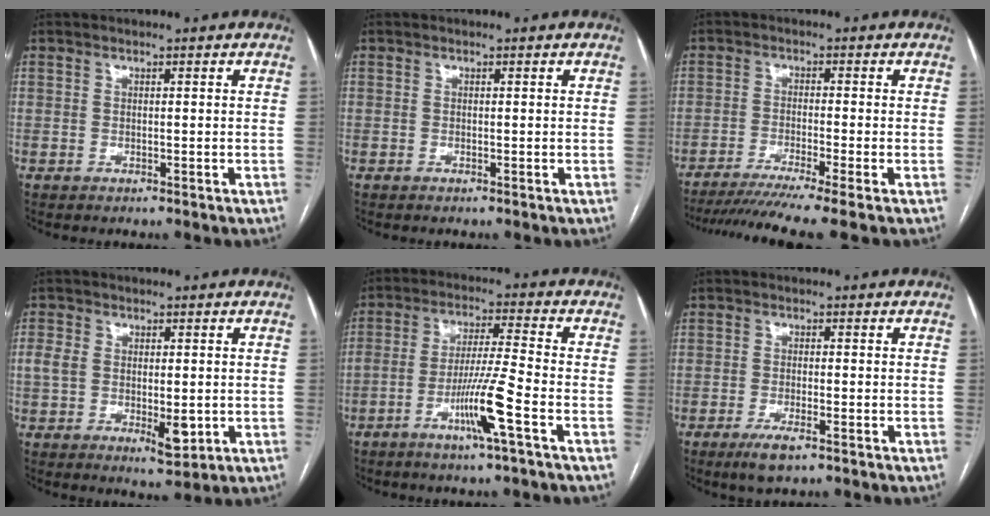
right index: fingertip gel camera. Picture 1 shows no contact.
{"total": 0.0}
{"total": 9.6, "force": [-7.7, -1.8, 5.5], "torque": [-0.074, -0.026, -0.119]}
{"total": 7.1, "force": [-0.9, 3.6, 6.1], "torque": [-0.101, -0.004, -0.004]}
{"total": 9.1, "force": [-4.2, -0.9, 8.0], "torque": [-0.152, -0.004, -0.080]}
{"total": 3.9, "force": [-2.5, 0.7, 2.9], "torque": [-0.060, -0.007, -0.041]}